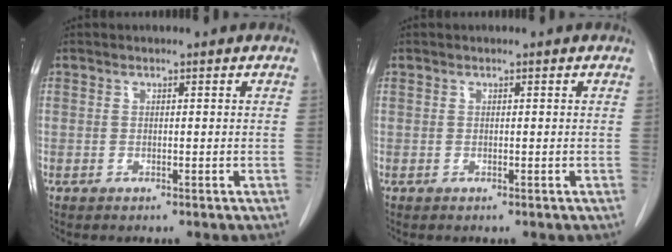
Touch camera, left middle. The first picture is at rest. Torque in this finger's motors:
{"motor_torque": [0.84, -0.91, -0.02, 0.01]}